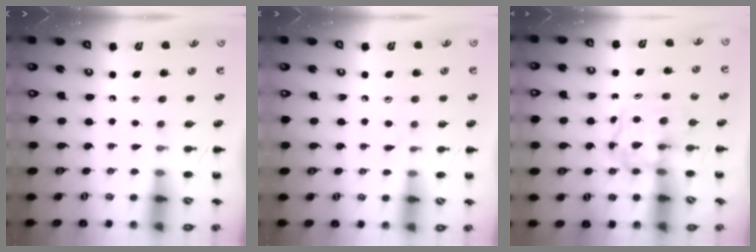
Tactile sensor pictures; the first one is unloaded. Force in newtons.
{"total": 3.0, "press": 2.6, "slide": 1.4}
{"total": 3.9, "press": 3.9, "slide": 0.5}